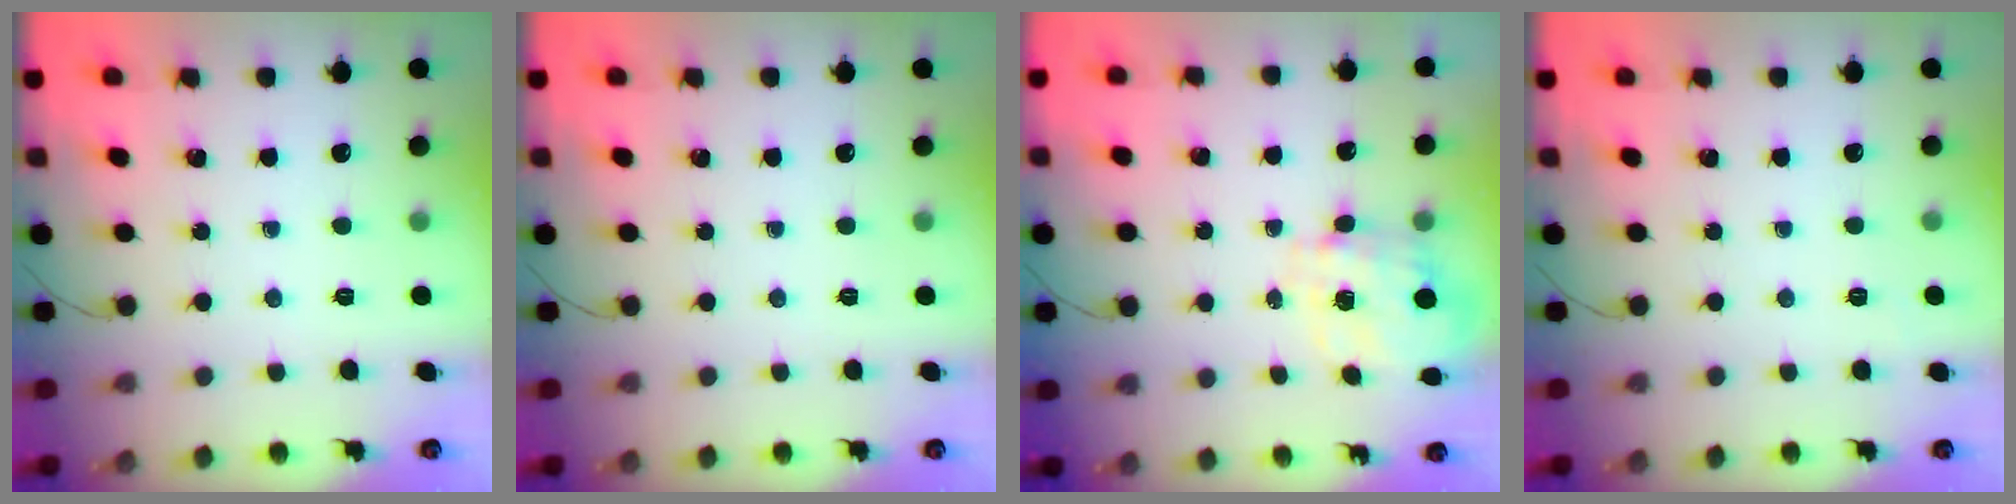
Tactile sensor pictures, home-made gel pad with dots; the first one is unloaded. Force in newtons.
{"total": 0.0}
{"total": 3.6, "press": 3.5, "slide": 1.0}
{"total": 2.0, "press": 1.6, "slide": 1.2}